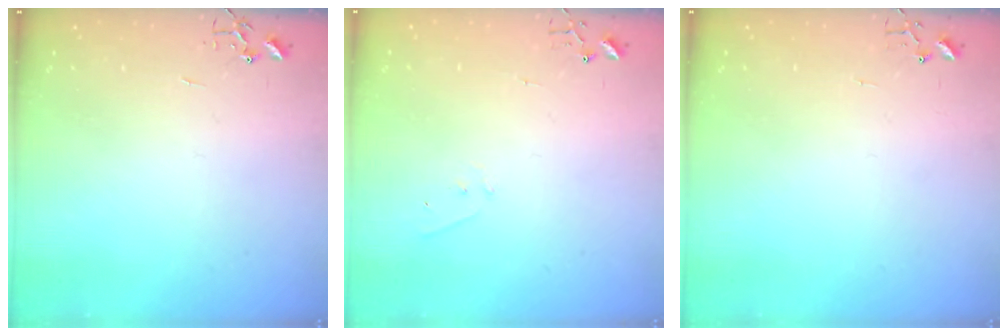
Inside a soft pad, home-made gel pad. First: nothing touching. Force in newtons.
{"total": 4.0, "press": 4.0, "slide": 0.2}
{"total": 4.2, "press": 4.2, "slide": 0.4}